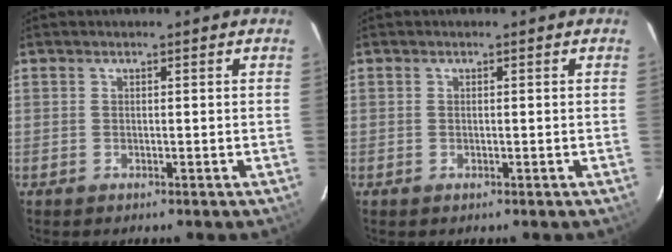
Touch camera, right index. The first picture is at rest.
{"total": 0.0}